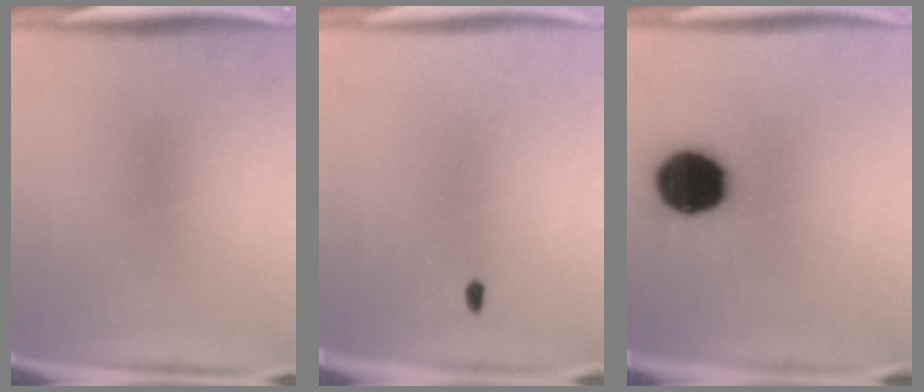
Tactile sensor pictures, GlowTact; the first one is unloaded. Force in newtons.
{"total": 1.1}
{"total": 19.5}